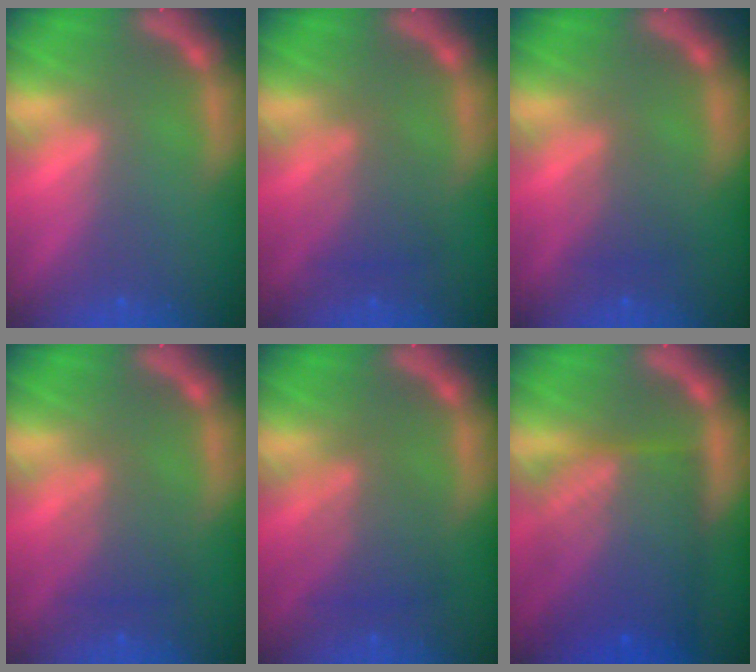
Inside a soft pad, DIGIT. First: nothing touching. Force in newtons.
{"total": 3.0}
{"total": 2.0}
{"total": 3.0}
{"total": 4.0}
{"total": 10.1}